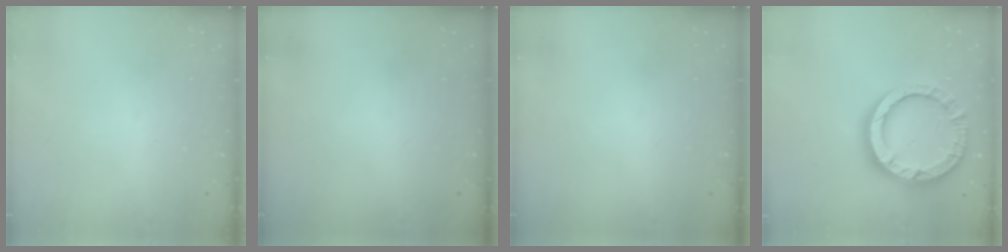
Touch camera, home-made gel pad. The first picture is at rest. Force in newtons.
{"total": 0.0}
{"total": 0.0}
{"total": 16.4, "press": 16.3, "slide": 1.9}